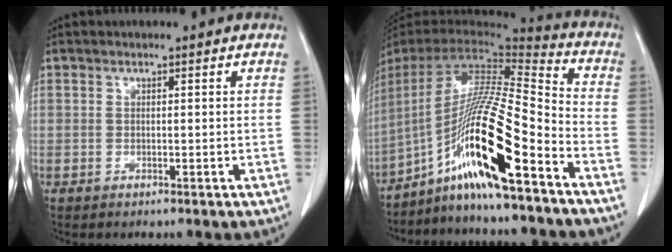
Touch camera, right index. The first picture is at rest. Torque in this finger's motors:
{"motor_torque": [1.93, -0.21, 1.02, 0.21]}